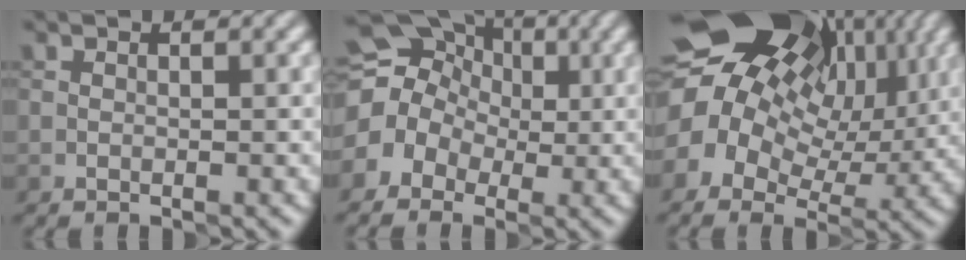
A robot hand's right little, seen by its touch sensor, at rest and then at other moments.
{"total": 11.3, "force": [0.9, 10.0, 5.1], "torque": [-0.104, 0.046, -0.028]}
{"total": 19.0, "force": [6.4, 13.8, 11.3], "torque": [-0.205, 0.042, 0.097]}